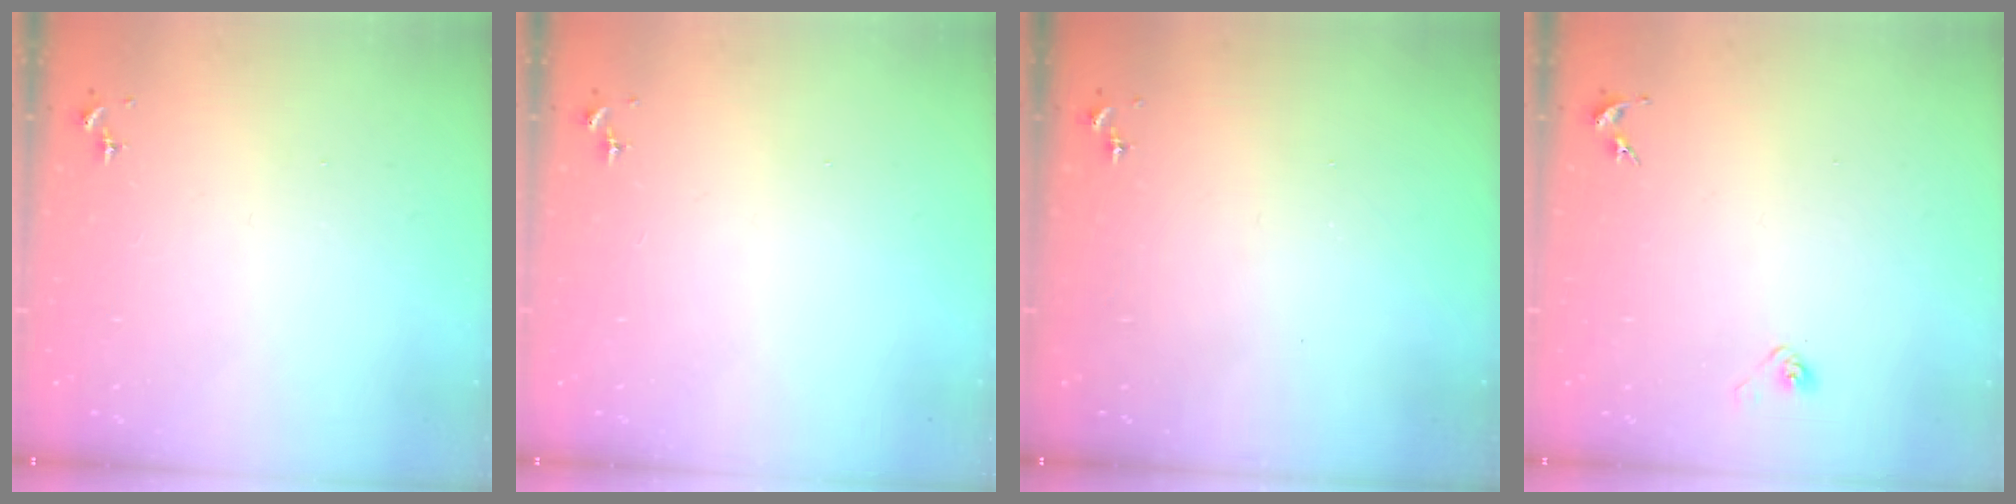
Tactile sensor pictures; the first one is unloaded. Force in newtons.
{"total": 0.0}
{"total": 0.0}
{"total": 3.8, "press": 3.7, "slide": 1.0}